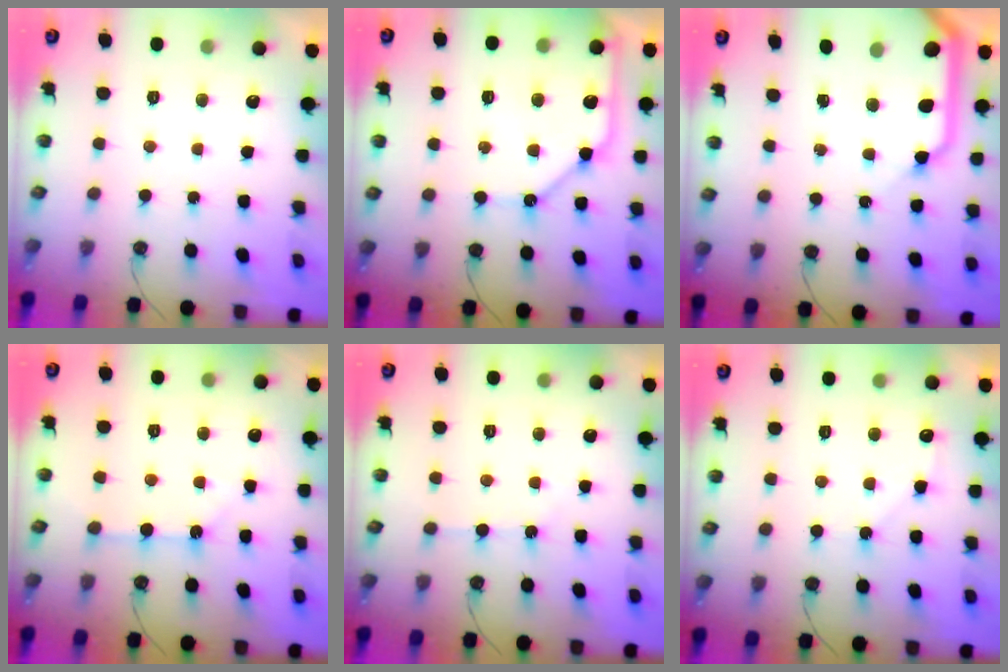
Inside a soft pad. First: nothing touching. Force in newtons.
{"total": 13.7, "press": 13.6, "slide": 1.7}
{"total": 14.3, "press": 14.2, "slide": 1.5}
{"total": 2.5, "press": 2.5, "slide": 0.2}
{"total": 3.3, "press": 3.3, "slide": 0.5}
{"total": 5.4, "press": 5.4, "slide": 0.8}